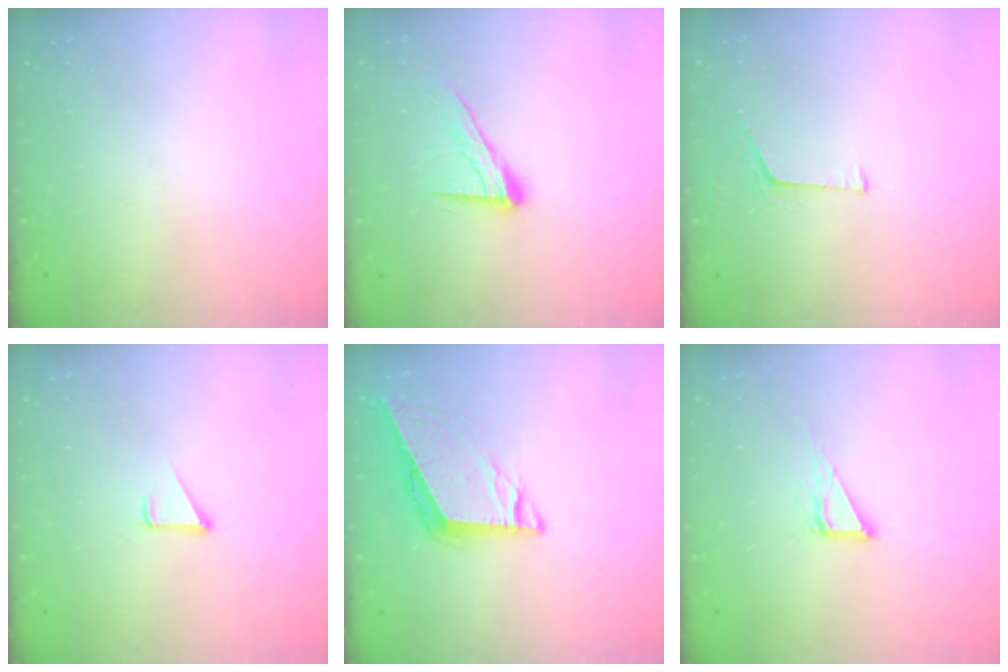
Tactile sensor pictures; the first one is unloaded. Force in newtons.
{"total": 12.4, "press": 12.3, "slide": 1.4}
{"total": 4.2, "press": 3.5, "slide": 2.3}
{"total": 1.9, "press": 1.9, "slide": 0.1}
{"total": 8.7, "press": 8.4, "slide": 2.1}
{"total": 5.6, "press": 5.6, "slide": 0.3}